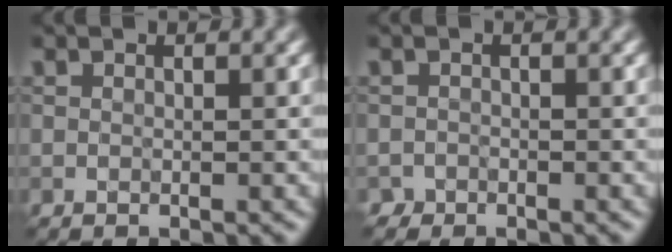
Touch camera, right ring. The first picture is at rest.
{"total": 0.9, "force": [-0.7, 0.5, -0.2], "torque": [0.009, 0.001, -0.013]}